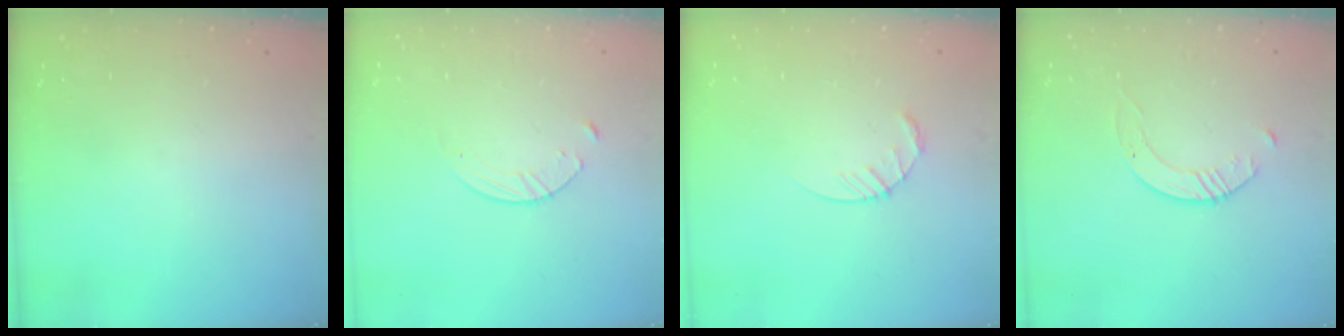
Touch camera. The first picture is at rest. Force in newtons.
{"total": 4.3, "press": 4.3, "slide": 0.5}
{"total": 4.5, "press": 4.5, "slide": 0.5}
{"total": 2.6, "press": 2.6, "slide": 0.3}